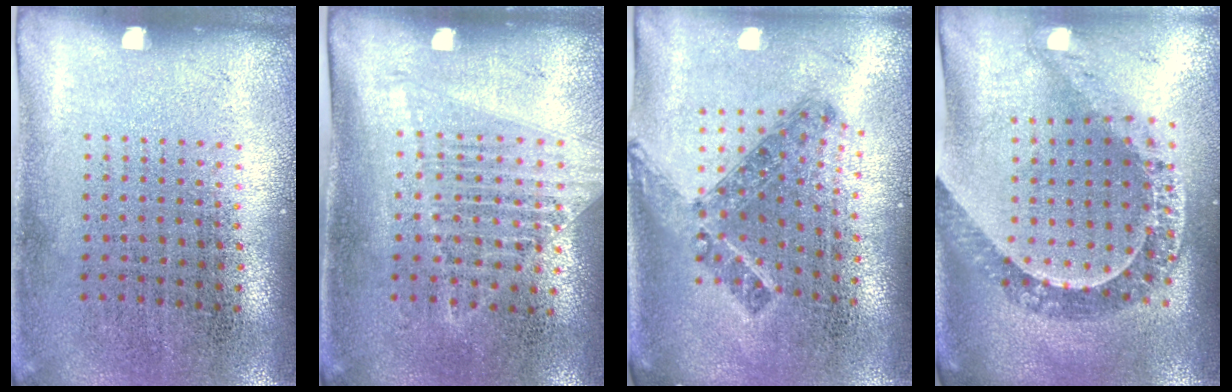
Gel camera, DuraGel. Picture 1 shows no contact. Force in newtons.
{"total": 1.4, "press": 1.2, "slide": 0.6}
{"total": 1.2, "press": 1.0, "slide": 0.8}
{"total": 1.4, "press": 1.4, "slide": 0.4}